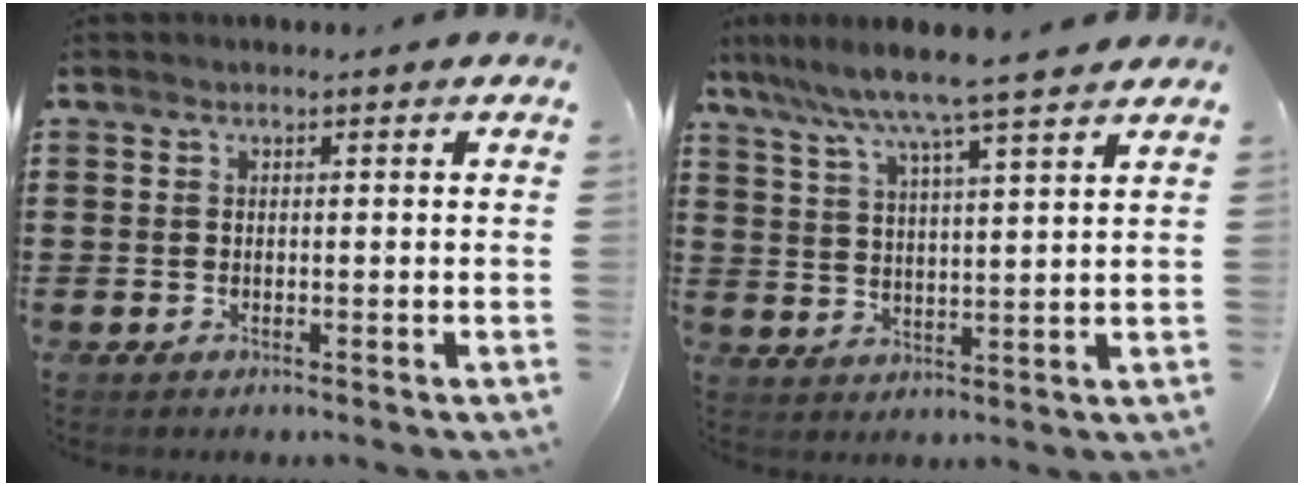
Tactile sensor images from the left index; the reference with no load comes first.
{"total": 7.1, "force": [6.2, -0.8, 3.5], "torque": [-0.092, -0.035, 0.103]}